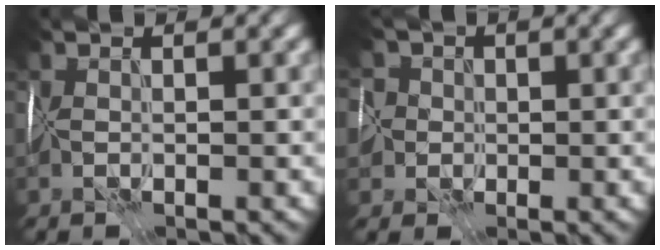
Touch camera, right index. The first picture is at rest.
{"total": 6.6, "force": [-1.3, 6.0, 2.4], "torque": [-0.044, 0.010, -0.058]}